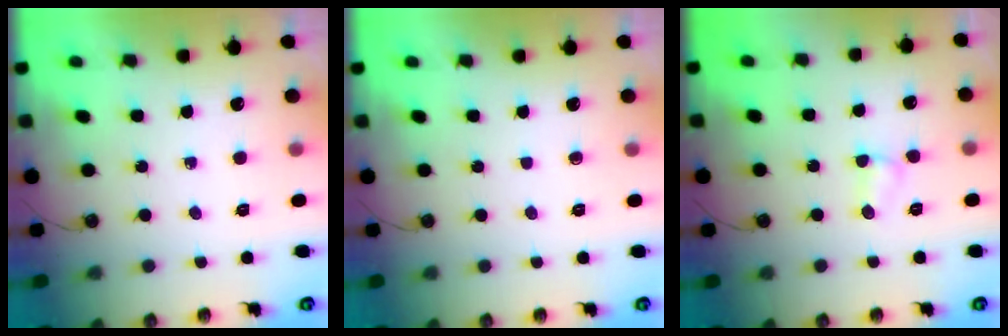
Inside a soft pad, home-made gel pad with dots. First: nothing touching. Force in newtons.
{"total": 0.0}
{"total": 2.8, "press": 2.8, "slide": 0.4}